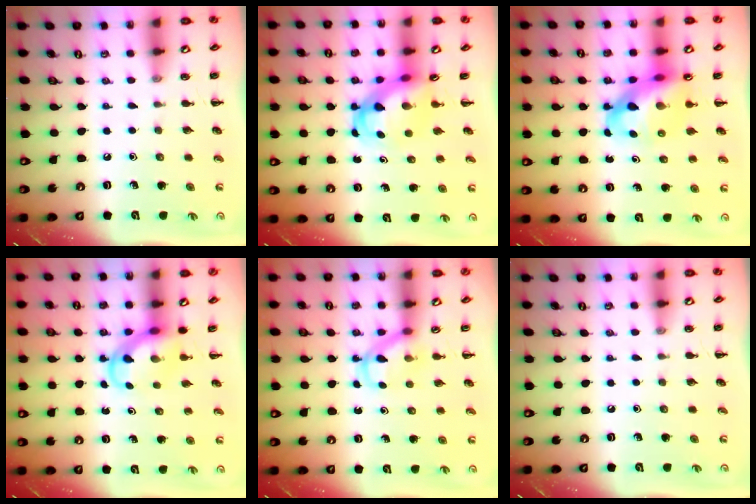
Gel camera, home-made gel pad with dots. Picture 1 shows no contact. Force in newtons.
{"total": 4.3, "press": 4.1, "slide": 1.1}
{"total": 12.5, "press": 12.1, "slide": 3.4}
{"total": 5.1, "press": 5.0, "slide": 0.4}
{"total": 4.0, "press": 3.9, "slide": 0.8}
{"total": 0.0}